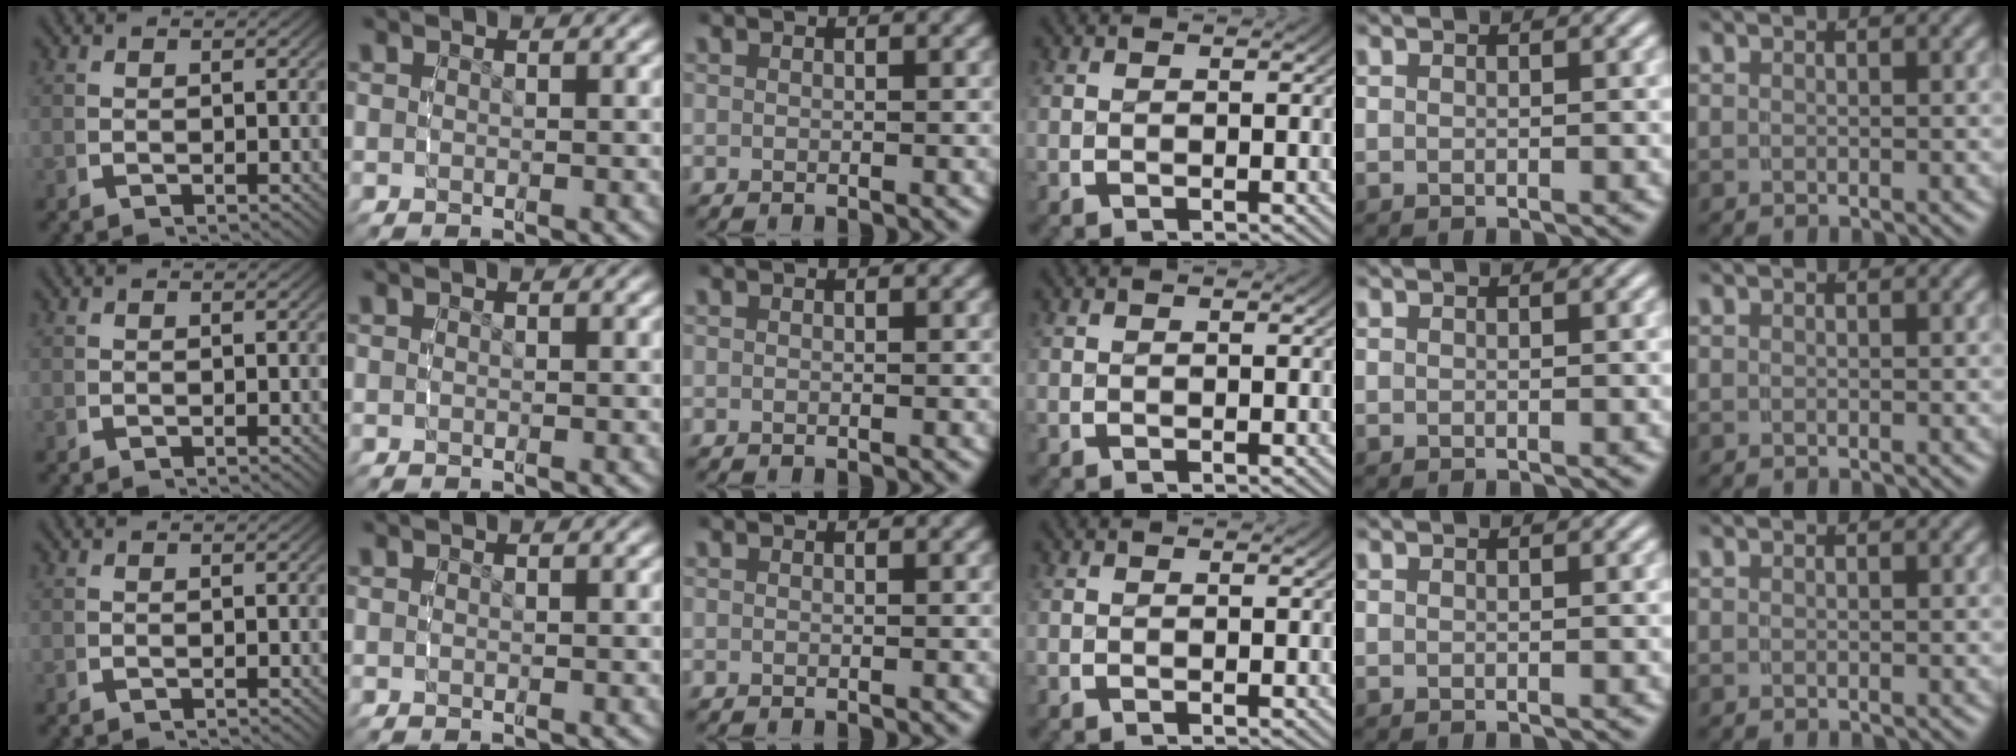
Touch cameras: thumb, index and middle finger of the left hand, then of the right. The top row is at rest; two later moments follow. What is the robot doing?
{"motion": "reach", "object": "coat"}